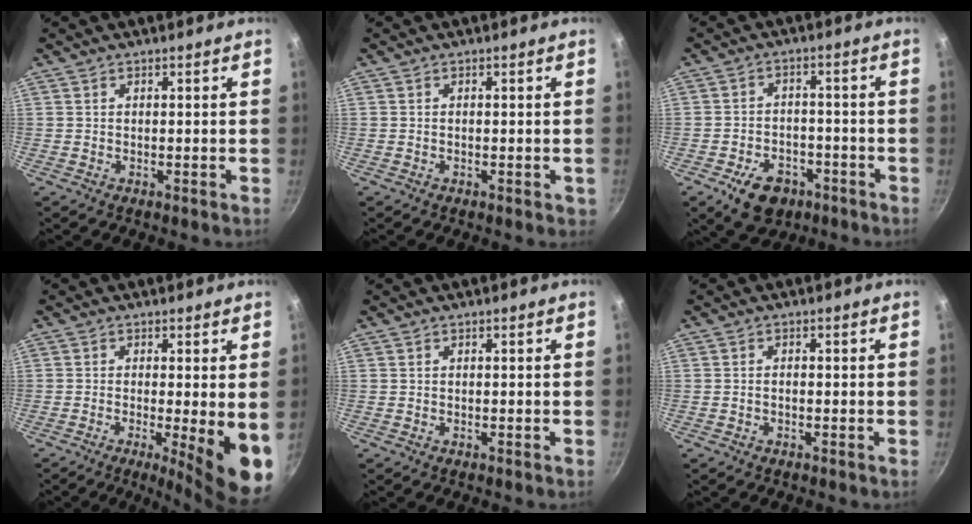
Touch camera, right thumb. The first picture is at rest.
{"total": 1.0, "force": [-0.3, 0.5, 0.8], "torque": [-0.007, 0.000, -0.002]}
{"total": 10.1, "force": [-5.9, 6.3, 5.2], "torque": [-0.062, 0.042, -0.088]}
{"total": 10.0, "force": [-1.8, 1.7, 9.7], "torque": [-0.123, -0.014, -0.020]}
{"total": 0.0}
{"total": 0.8, "force": [-0.3, 0.4, 0.7], "torque": [-0.013, 0.005, -0.006]}